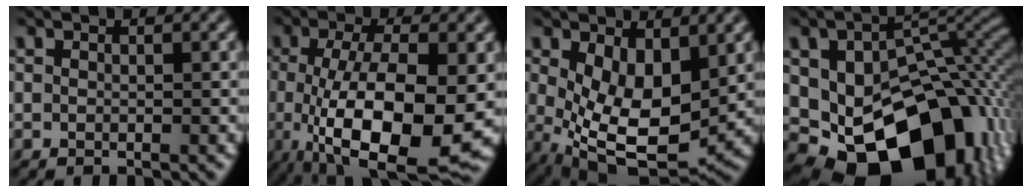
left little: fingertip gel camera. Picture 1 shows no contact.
{"total": 11.7, "force": [-2.6, 4.0, 10.7], "torque": [-0.190, -0.021, -0.036]}
{"total": 8.0, "force": [0.3, 4.3, 6.7], "torque": [-0.136, -0.023, 0.021]}
{"total": 17.1, "force": [-4.1, 11.7, 11.8], "torque": [-0.172, -0.028, -0.047]}